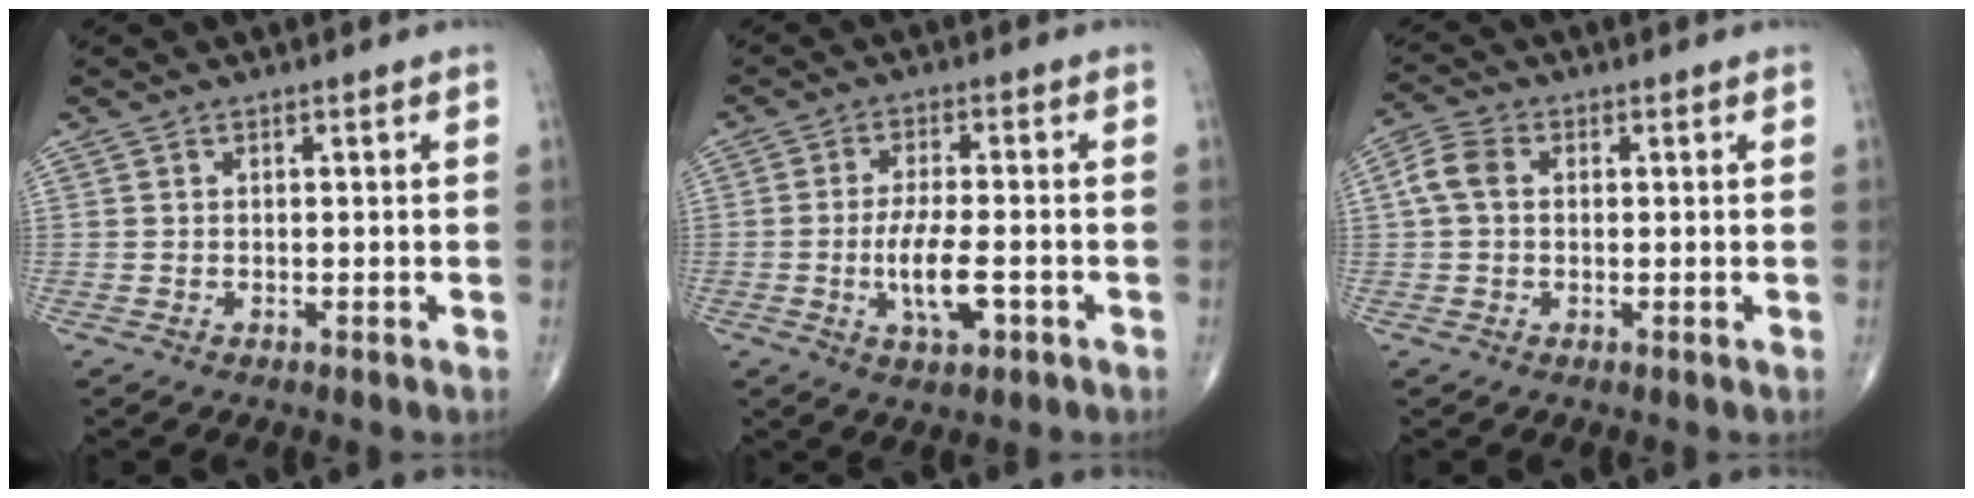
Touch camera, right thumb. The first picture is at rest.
{"total": 7.5, "force": [-2.1, 2.5, 6.7], "torque": [-0.127, 0.001, -0.036]}
{"total": 4.9, "force": [0.5, 3.5, 3.3], "torque": [-0.075, 0.015, 0.005]}